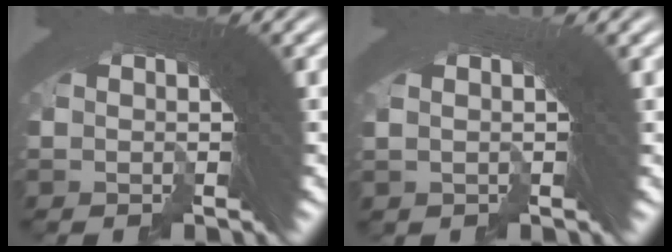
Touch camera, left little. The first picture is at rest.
{"total": 0.9, "force": [0.3, -0.7, 0.4], "torque": [0.003, 0.018, 0.002]}